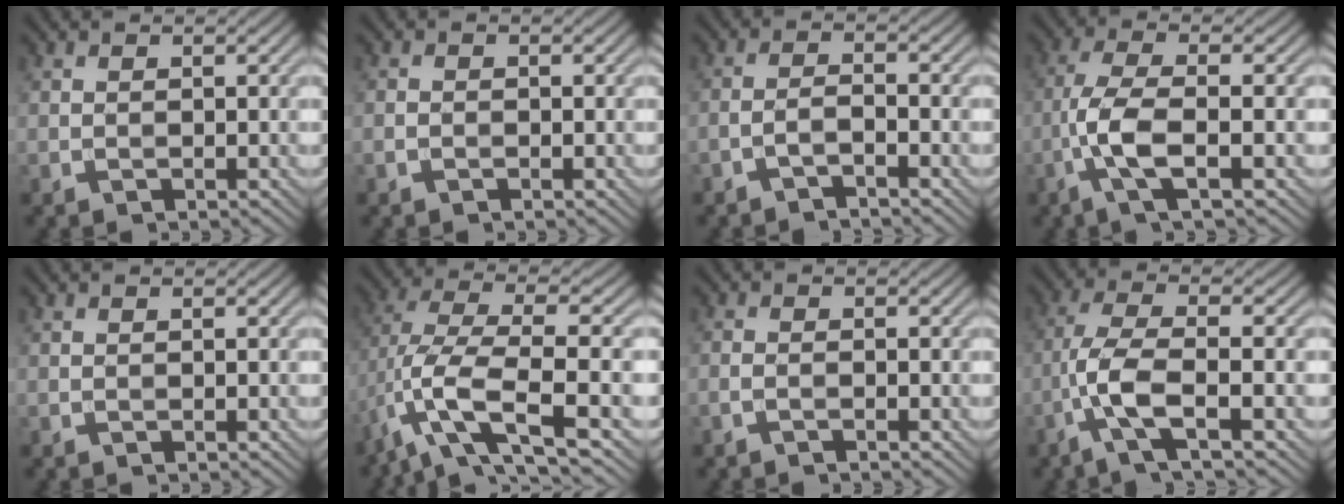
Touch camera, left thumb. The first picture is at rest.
{"total": 0.7, "force": [-0.4, 0.5, 0.3], "torque": [-0.007, -0.001, -0.009]}
{"total": 2.1, "force": [-1.7, 0.3, 1.2], "torque": [-0.023, 0.006, -0.041]}
{"total": 6.2, "force": [-2.1, 1.5, 5.7], "torque": [-0.125, 0.010, -0.053]}
{"total": 0.0}
{"total": 11.5, "force": [-4.1, 3.9, 10.0], "torque": [-0.213, -0.006, -0.079]}
{"total": 1.0, "force": [-0.8, 0.1, 0.6], "torque": [-0.015, 0.002, -0.019]}
{"total": 6.7, "force": [-2.7, 1.5, 5.9], "torque": [-0.128, 0.008, -0.071]}